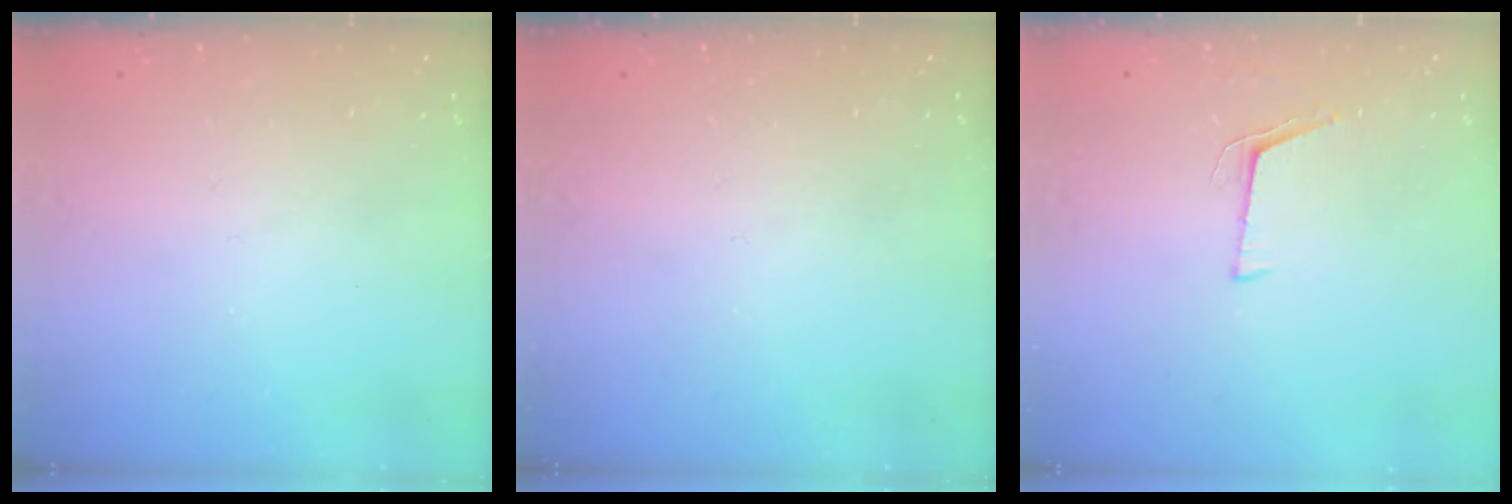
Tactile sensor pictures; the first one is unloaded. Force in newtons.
{"total": 0.0}
{"total": 4.2, "press": 3.5, "slide": 2.3}